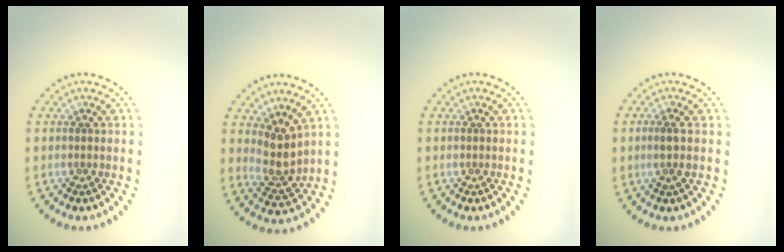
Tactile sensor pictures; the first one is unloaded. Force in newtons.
{"total": 3.0, "press": 2.3, "slide": 1.9}
{"total": 0.0}
{"total": 1.1, "press": 0.8, "slide": 0.8}